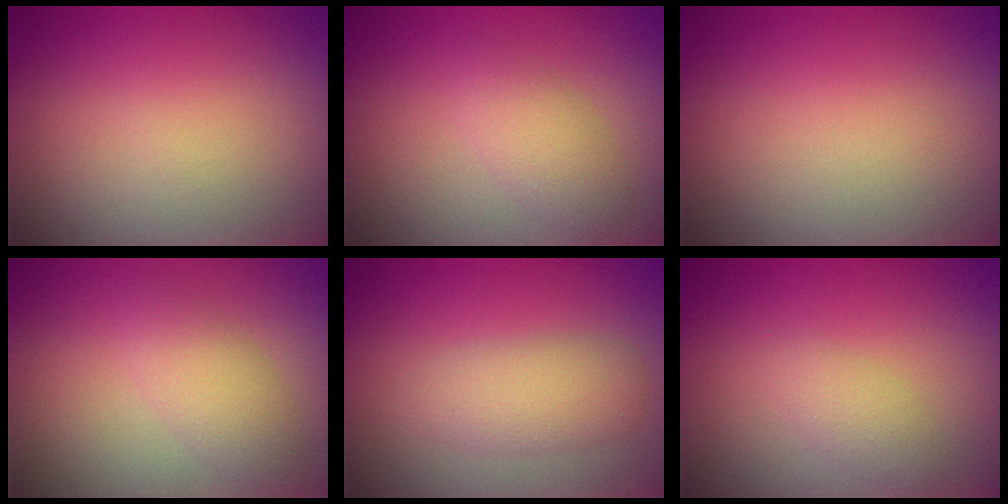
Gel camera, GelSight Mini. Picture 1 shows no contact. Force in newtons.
{"total": 2.3, "press": 2.3, "slide": 0.1}
{"total": 0.0}
{"total": 2.4, "press": 2.4, "slide": 0.0}
{"total": 3.0, "press": 3.0, "slide": 0.1}
{"total": 1.6, "press": 1.6, "slide": 0.1}